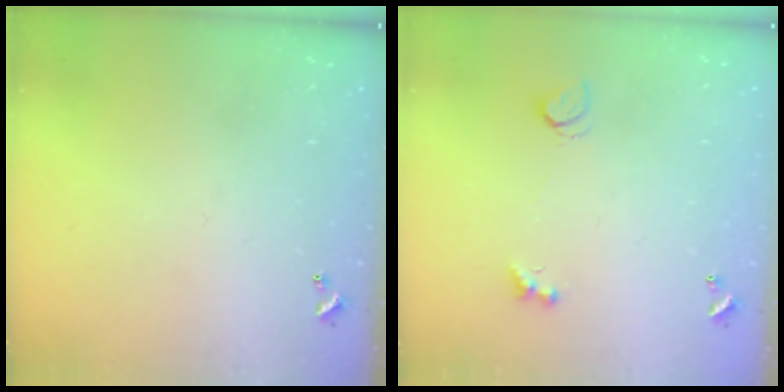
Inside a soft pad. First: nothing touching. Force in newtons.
{"total": 2.3, "press": 1.9, "slide": 1.1}